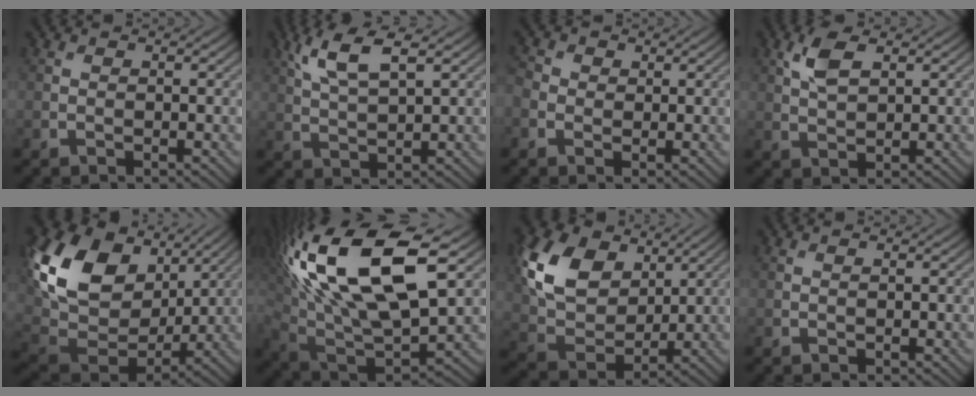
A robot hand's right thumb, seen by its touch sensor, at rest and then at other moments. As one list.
[{"total": 6.9, "force": [3.8, 1.9, 5.5], "torque": [-0.124, 0.008, 0.078]}, {"total": 2.7, "force": [-0.2, 2.4, 1.3], "torque": [-0.039, 0.006, -0.011]}, {"total": 4.4, "force": [2.0, 1.9, 3.4], "torque": [-0.084, 0.008, 0.039]}, {"total": 17.2, "force": [6.4, 11.5, 11.1], "torque": [-0.268, 0.015, 0.132]}, {"total": 21.5, "force": [7.6, 9.3, 17.8], "torque": [-0.376, 0.043, 0.129]}, {"total": 12.2, "force": [5.1, 8.1, 7.7], "torque": [-0.189, 0.011, 0.095]}, {"total": 0.0}]